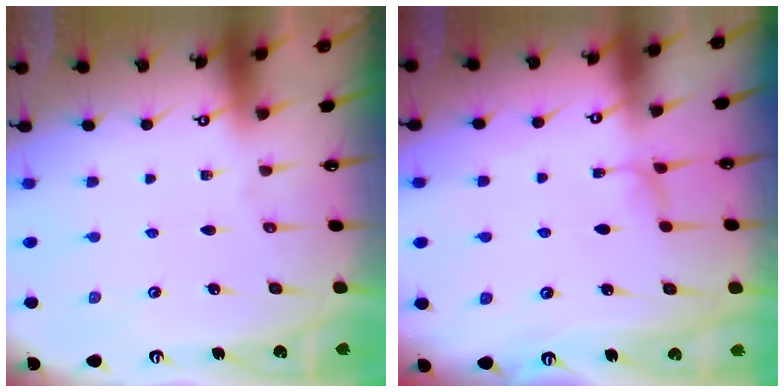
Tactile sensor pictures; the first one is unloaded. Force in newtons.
{"total": 2.3, "press": 2.2, "slide": 0.3}